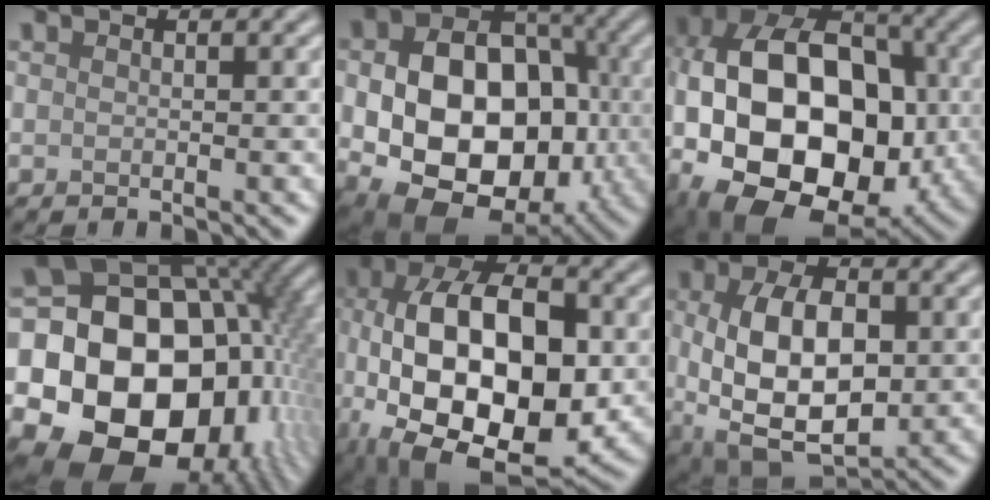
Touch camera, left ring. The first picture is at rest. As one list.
[{"total": 15.9, "force": [-2.2, 11.4, 10.9], "torque": [-0.138, -0.021, -0.036]}, {"total": 18.1, "force": [-3.5, 12.1, 13.0], "torque": [-0.224, 0.002, -0.061]}, {"total": 21.8, "force": [-3.3, 16.8, 13.6], "torque": [-0.229, -0.017, -0.058]}, {"total": 16.8, "force": [-2.0, 9.2, 13.9], "torque": [-0.217, -0.006, -0.031]}, {"total": 11.1, "force": [-0.4, 6.6, 8.9], "torque": [-0.174, -0.009, -0.003]}]